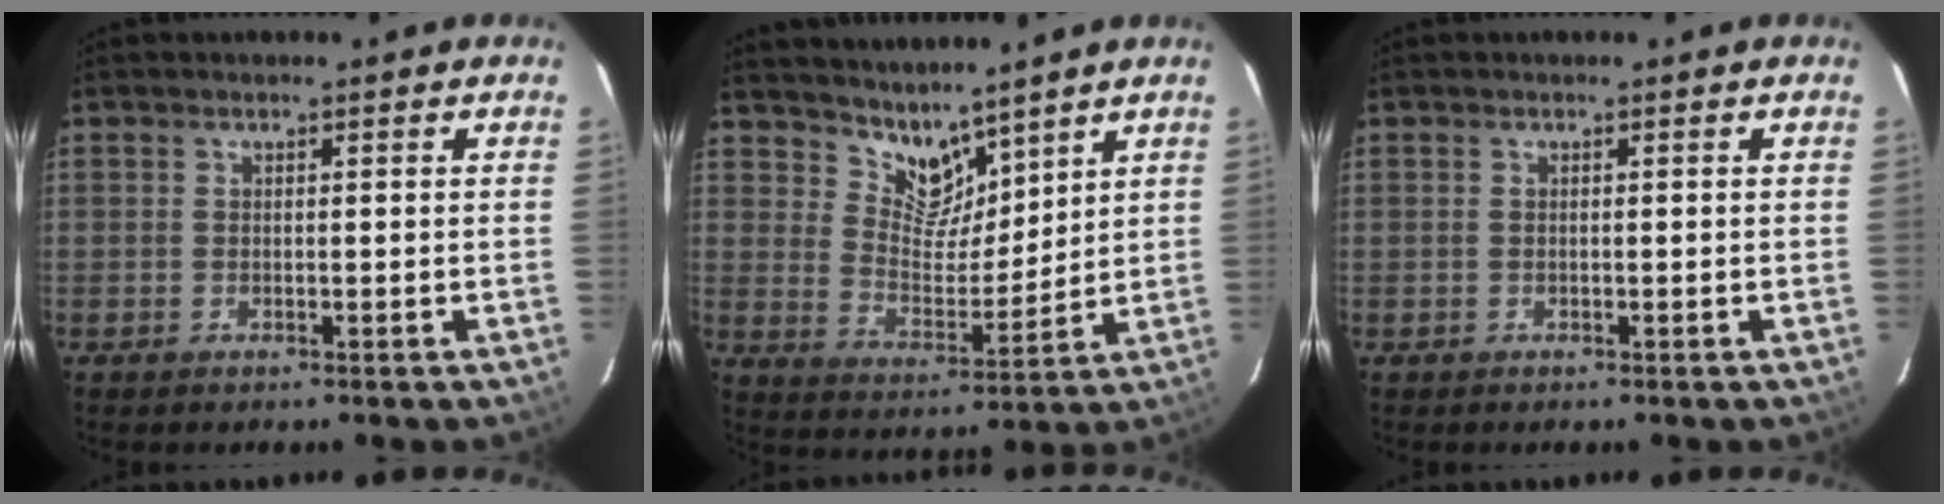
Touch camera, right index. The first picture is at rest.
{"total": 8.7, "force": [7.5, 3.7, 2.5], "torque": [-0.039, -0.001, 0.144]}
{"total": 0.0}